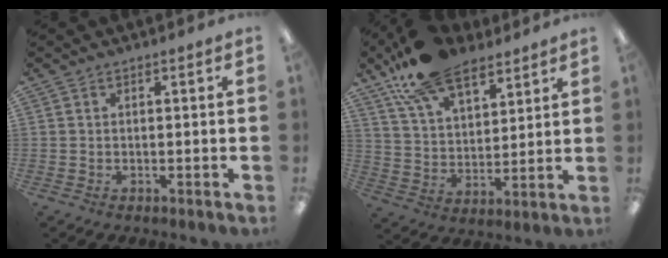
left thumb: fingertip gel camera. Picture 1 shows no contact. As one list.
[{"total": 18.1, "force": [12.5, 8.9, 9.6], "torque": [-0.183, -0.053, 0.229]}]